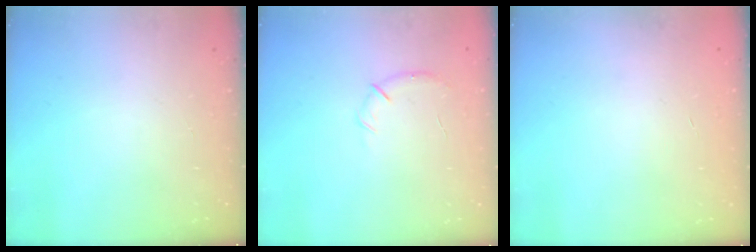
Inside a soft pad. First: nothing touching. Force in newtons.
{"total": 6.3, "press": 6.1, "slide": 1.5}
{"total": 0.0}